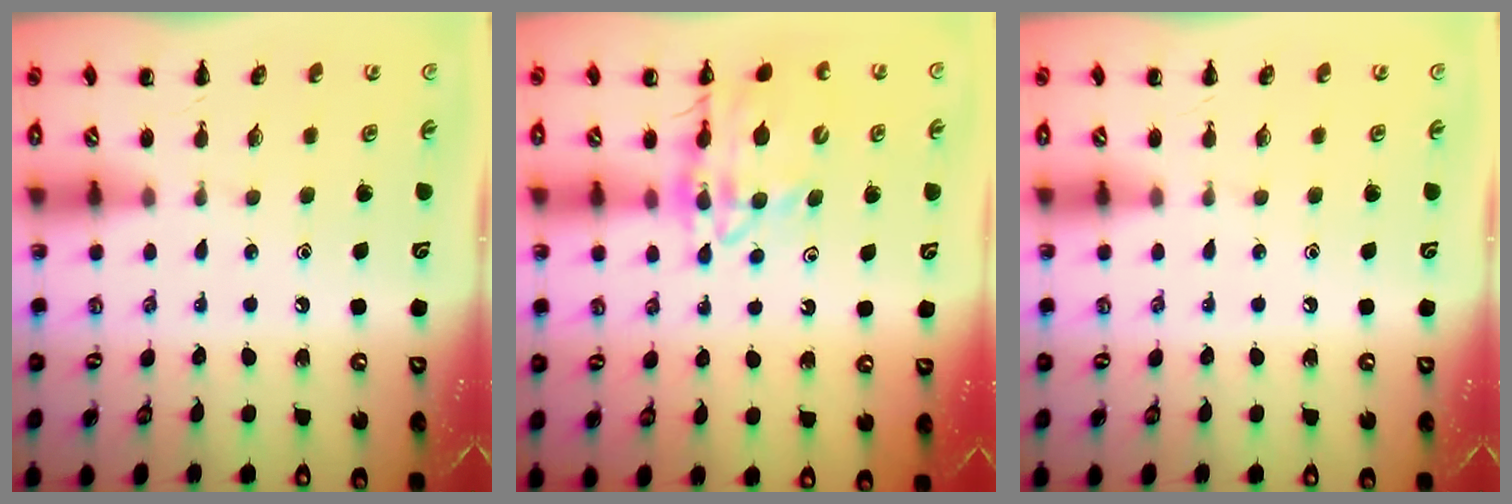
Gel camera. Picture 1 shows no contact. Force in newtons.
{"total": 13.6, "press": 13.2, "slide": 3.0}
{"total": 0.0}